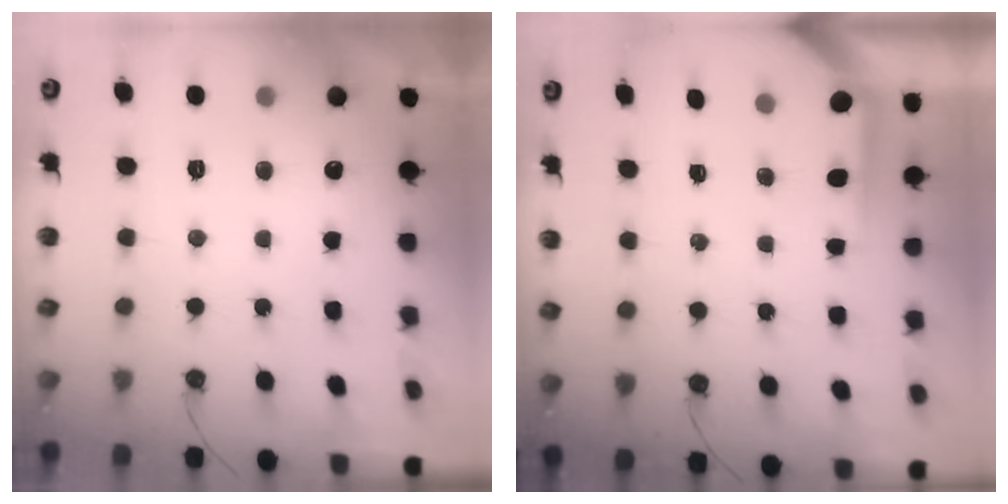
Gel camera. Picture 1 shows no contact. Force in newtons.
{"total": 3.5, "press": 3.4, "slide": 0.3}